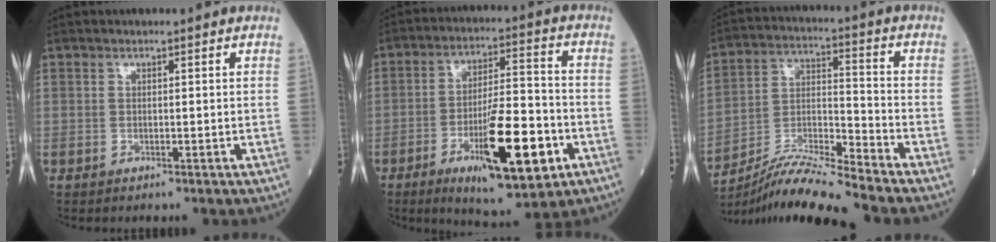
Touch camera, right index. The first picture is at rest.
{"total": 15.5, "force": [-6.1, 3.0, 13.9], "torque": [-0.233, -0.013, -0.090]}
{"total": 12.1, "force": [-11.1, -1.9, 4.5], "torque": [-0.087, 0.000, -0.203]}